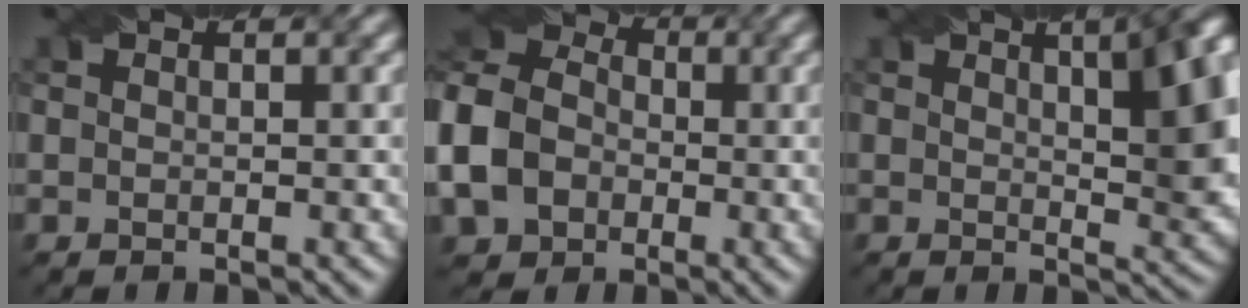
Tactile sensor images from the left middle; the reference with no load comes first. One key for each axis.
{"total": 9.7, "fx": -2.8, "fy": 7.5, "fz": 5.4, "tx": -0.123, "ty": -0.009, "tz": -0.059}
{"total": 10.5, "fx": 3.2, "fy": 4.3, "fz": 9.0, "tx": -0.067, "ty": 0.021, "tz": 0.040}